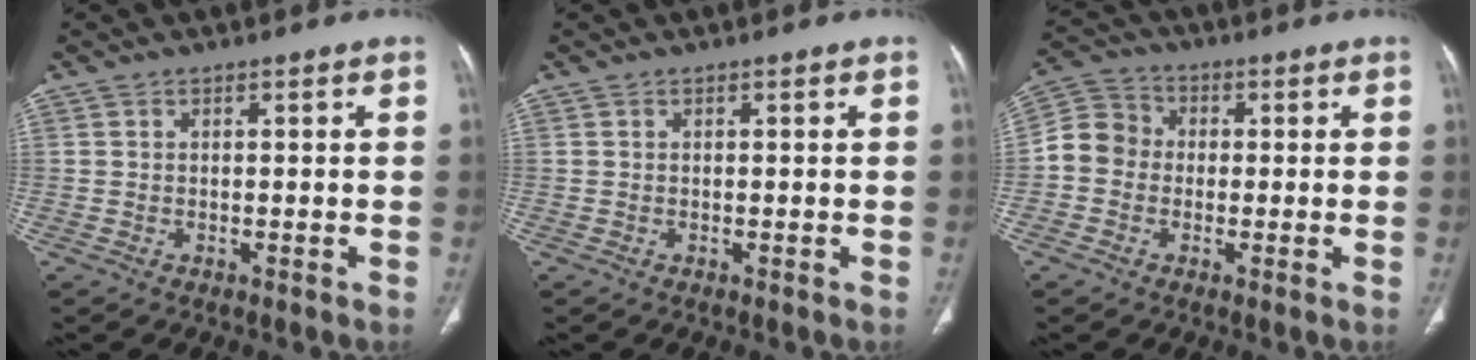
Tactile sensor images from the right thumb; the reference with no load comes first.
{"total": 0.0}
{"total": 7.2, "force": [-0.8, 6.5, 3.1], "torque": [-0.042, 0.026, -0.030]}